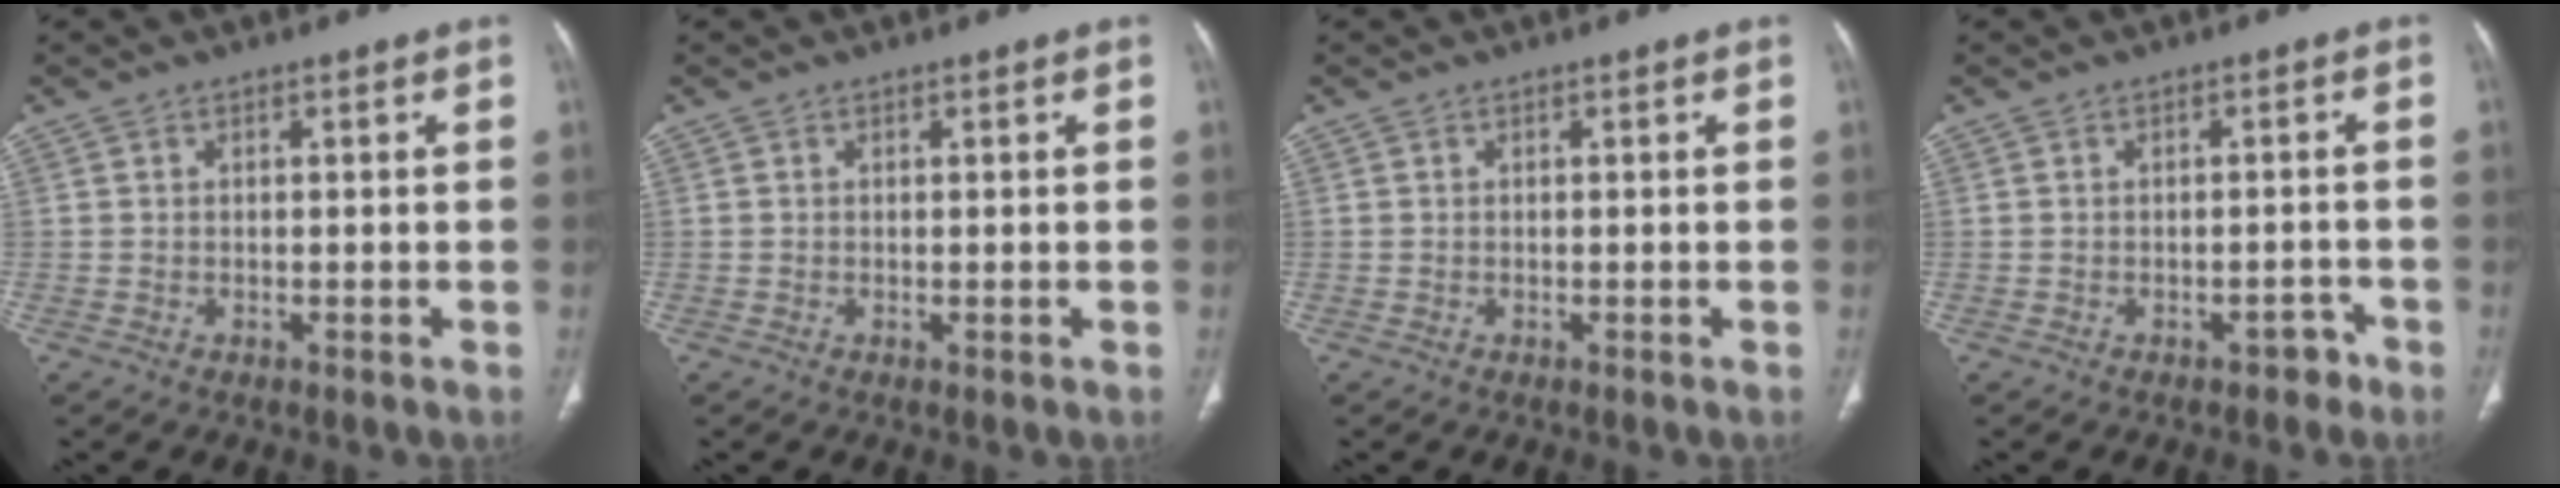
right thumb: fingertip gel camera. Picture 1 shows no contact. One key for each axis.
{"total": 0.0}
{"total": 0.0}
{"total": 2.4, "fx": -1.7, "fy": 1.4, "fz": 1.0, "tx": -0.006, "ty": 0.017, "tz": -0.020}